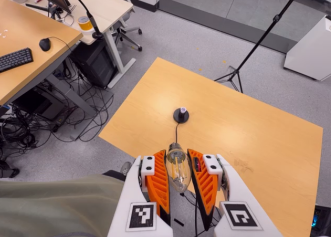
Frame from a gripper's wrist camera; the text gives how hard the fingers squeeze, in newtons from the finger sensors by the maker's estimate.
{"total": 20.7, "left": 22.5, "right": 19.0}